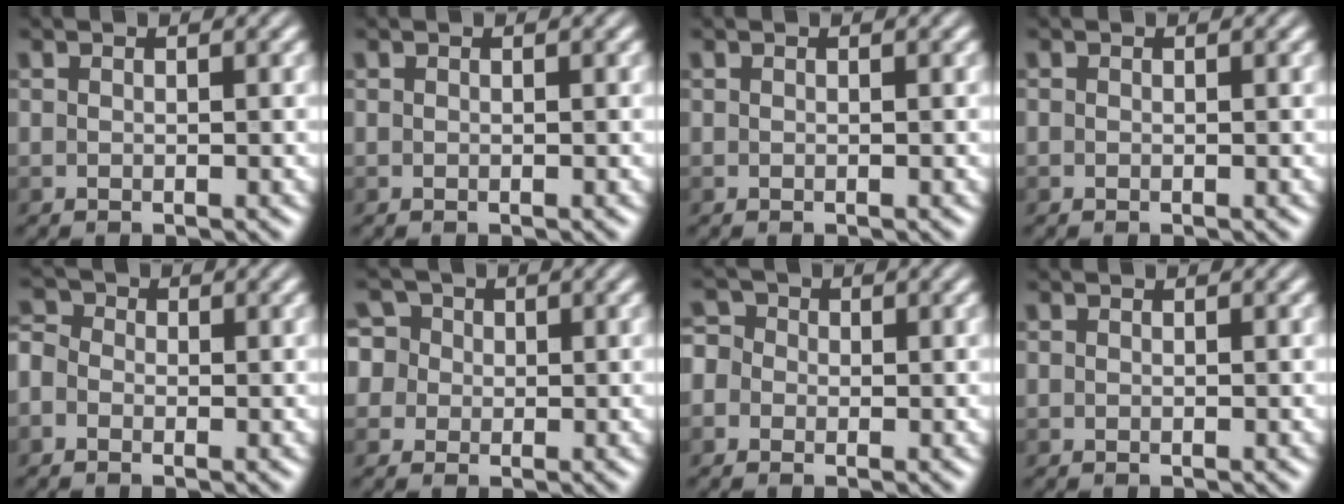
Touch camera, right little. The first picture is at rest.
{"total": 0.0}
{"total": 0.0}
{"total": 0.0}
{"total": 2.3, "force": [-0.5, 1.9, 1.1], "torque": [-0.018, 0.012, -0.023]}
{"total": 6.2, "force": [2.2, 5.2, 2.6], "torque": [-0.036, 0.034, 0.004]}
{"total": 2.8, "force": [0.0, 2.6, 1.1], "torque": [-0.006, 0.021, -0.028]}
{"total": 0.0}